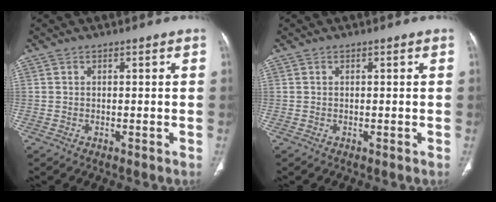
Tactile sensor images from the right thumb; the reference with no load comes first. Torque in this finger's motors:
{"motor_torque": [-0.43, -0.05, -0.17, -0.06, 0.03]}